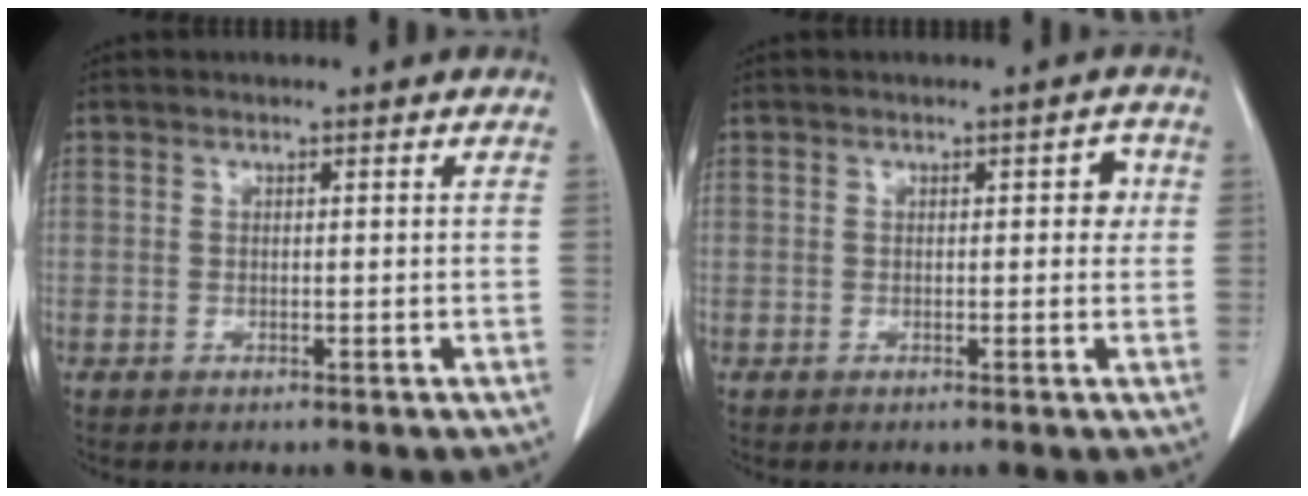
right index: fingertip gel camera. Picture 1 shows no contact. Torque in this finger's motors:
{"motor_torque": [0.03, 0.04, 0.02, 0.00]}